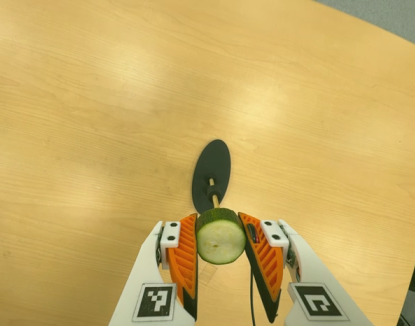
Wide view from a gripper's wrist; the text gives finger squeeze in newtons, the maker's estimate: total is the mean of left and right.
{"total": 10.1, "left": 9.1, "right": 11.1}